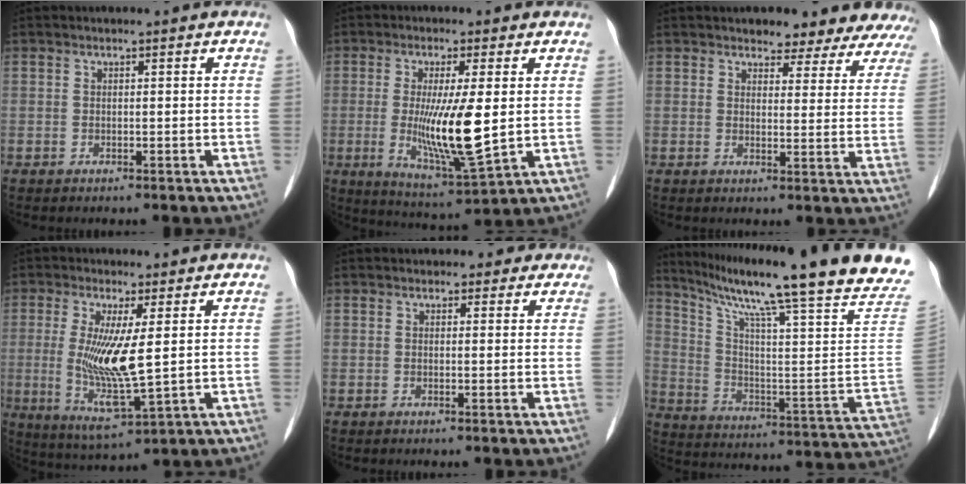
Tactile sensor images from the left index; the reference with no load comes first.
{"total": 10.9, "force": [0.0, 1.3, 10.8], "torque": [-0.205, -0.028, 0.004]}
{"total": 11.8, "force": [11.0, 3.3, 2.7], "torque": [-0.002, -0.014, 0.100]}
{"total": 9.9, "force": [0.6, 1.3, 9.8], "torque": [-0.202, -0.025, 0.018]}
{"total": 3.1, "force": [2.5, 1.8, 0.1], "torque": [0.014, -0.003, 0.015]}
{"total": 28.6, "force": [22.6, -0.5, 17.5], "torque": [-0.278, -0.073, 0.311]}